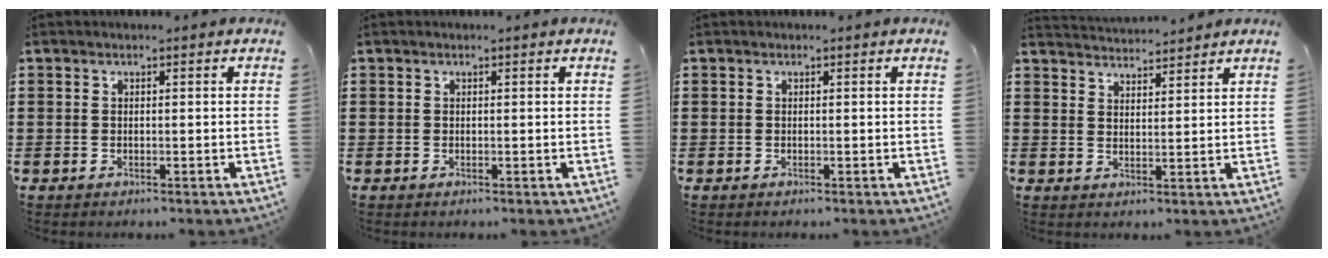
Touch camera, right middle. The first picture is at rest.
{"total": 0.0}
{"total": 0.0}
{"total": 3.1, "force": [3.1, 0.0, -0.3], "torque": [-0.004, -0.011, 0.058]}